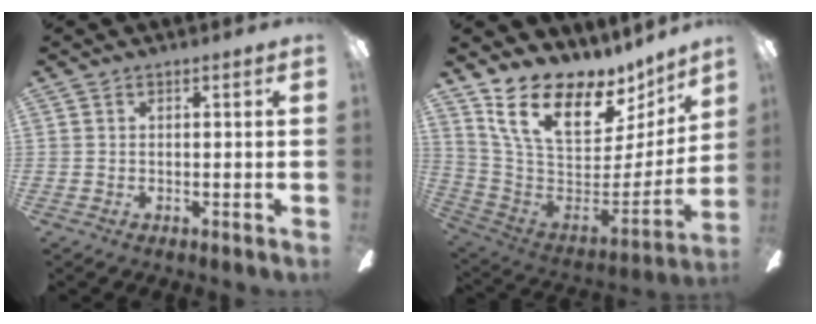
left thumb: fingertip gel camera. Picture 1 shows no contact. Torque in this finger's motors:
{"motor_torque": [0.49, 0.45, 0.92, -1.85, 0.13]}